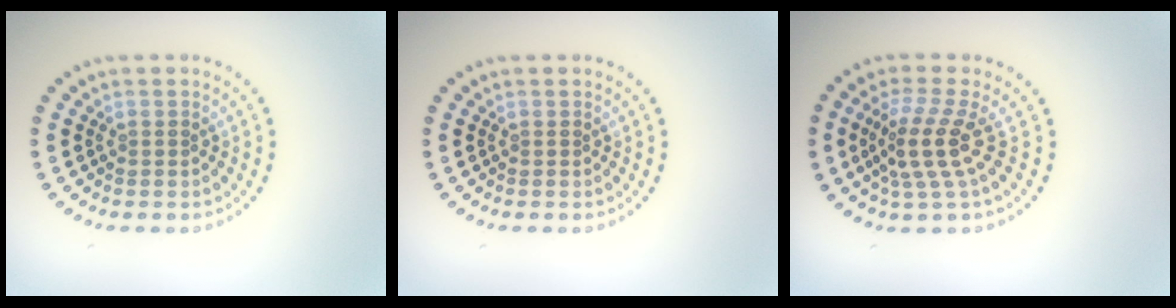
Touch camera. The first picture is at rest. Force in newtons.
{"total": 0.0}
{"total": 3.5, "press": 2.7, "slide": 2.3}